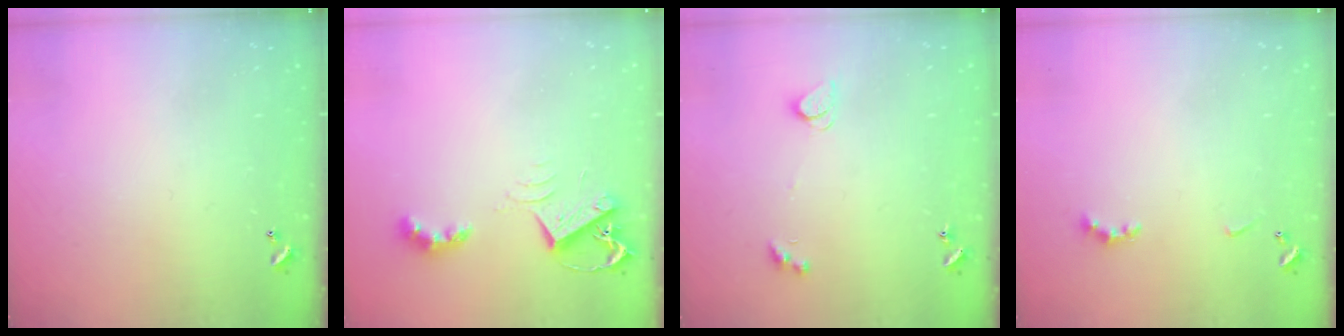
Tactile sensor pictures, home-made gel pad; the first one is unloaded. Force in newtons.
{"total": 7.5, "press": 7.5, "slide": 0.8}
{"total": 2.6, "press": 2.6, "slide": 0.5}
{"total": 2.9, "press": 2.8, "slide": 0.6}